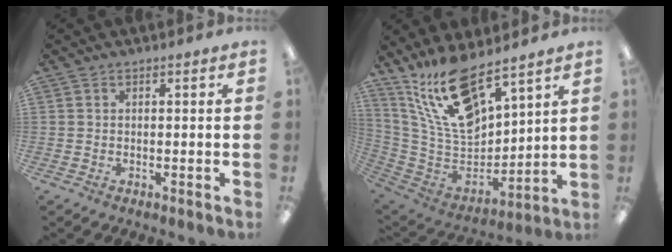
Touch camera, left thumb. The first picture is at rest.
{"total": 18.6, "force": [13.2, 7.5, 10.7], "torque": [-0.217, -0.084, 0.236]}